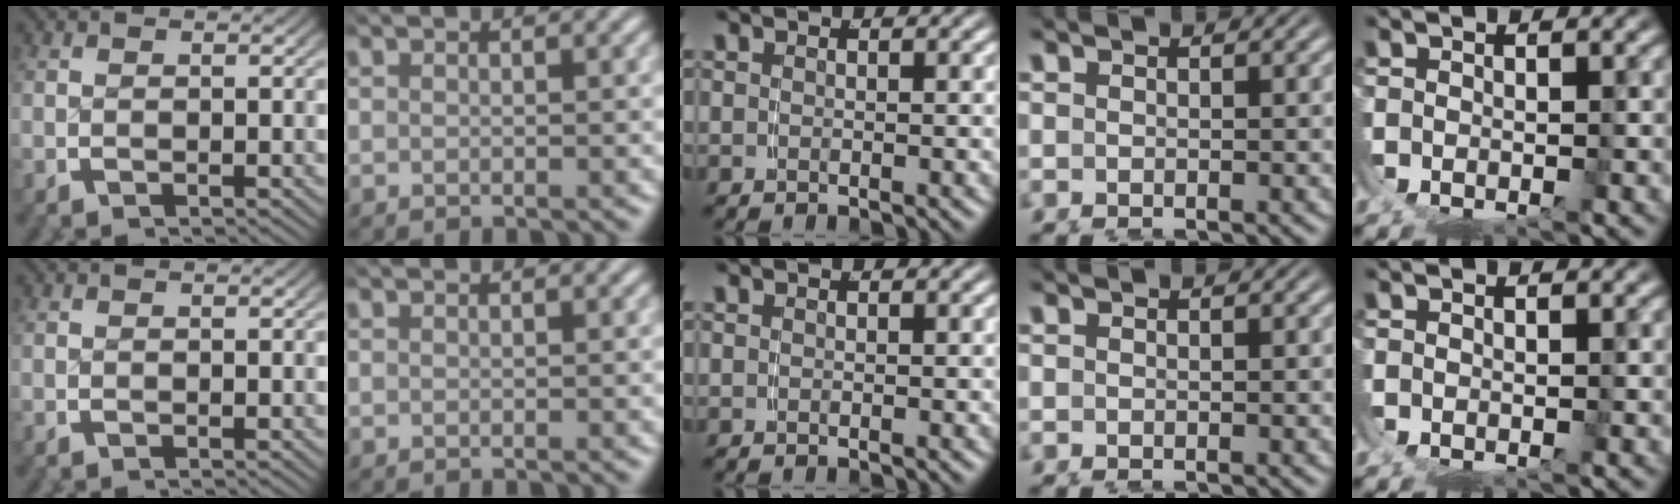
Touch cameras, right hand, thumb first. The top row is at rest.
{}